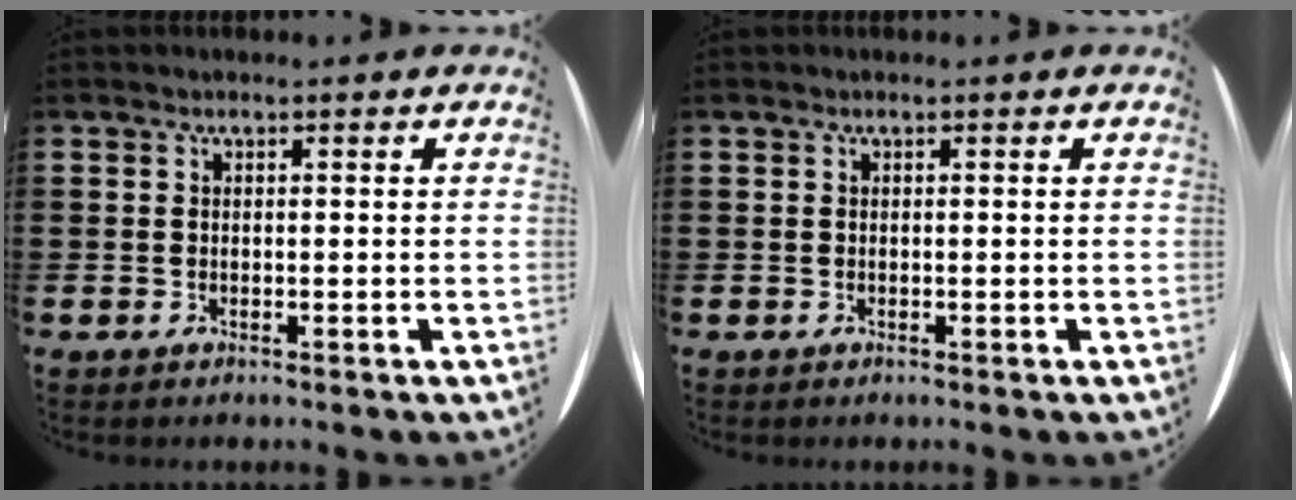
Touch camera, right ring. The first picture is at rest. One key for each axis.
{"total": 0.0}